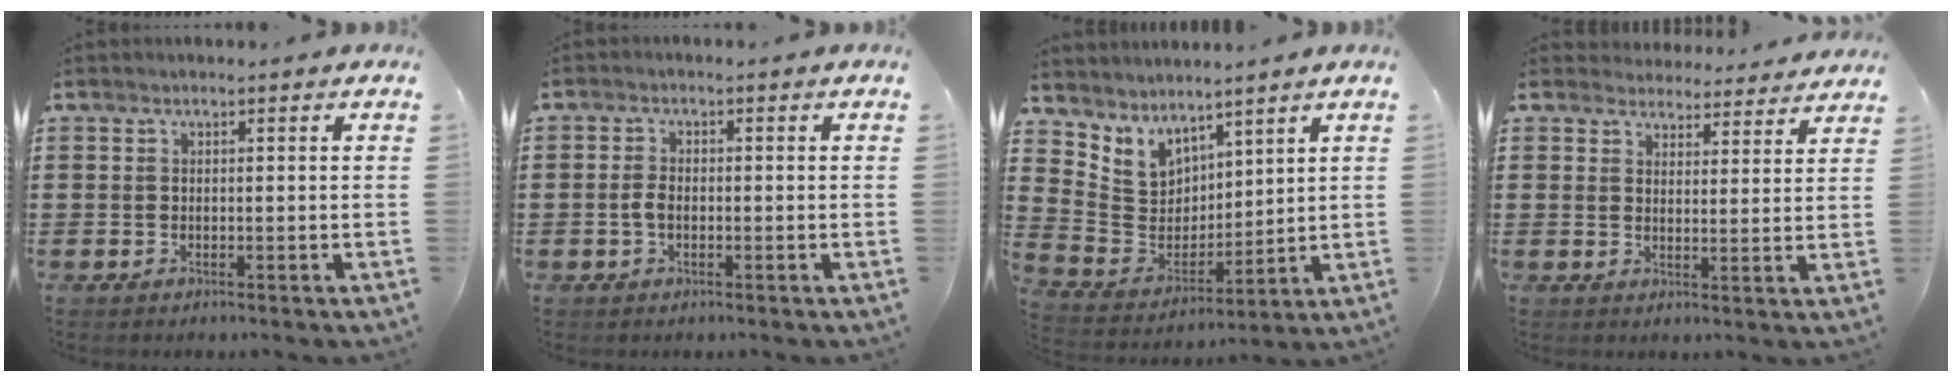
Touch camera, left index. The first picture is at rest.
{"total": 2.3, "force": [-0.5, 1.2, 1.8], "torque": [-0.052, -0.003, -0.015]}
{"total": 6.2, "force": [4.5, 4.2, 0.4], "torque": [-0.054, -0.040, 0.085]}
{"total": 3.8, "force": [3.7, 0.8, 0.0], "torque": [-0.016, -0.017, 0.068]}